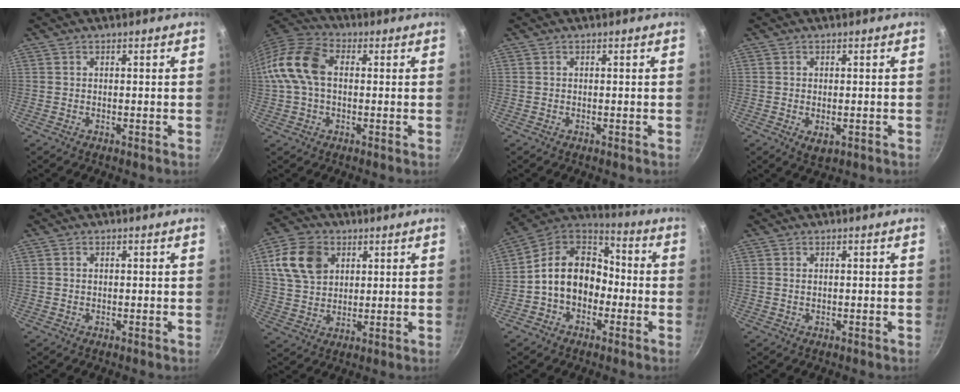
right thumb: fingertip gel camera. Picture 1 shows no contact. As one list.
[{"total": 12.5, "force": [1.0, 8.2, 9.5], "torque": [-0.178, 0.031, 0.001]}, {"total": 0.0}, {"total": 2.8, "force": [-0.7, 1.5, 2.2], "torque": [-0.035, -0.009, -0.007]}, {"total": 0.9, "force": [0.2, 0.8, 0.5], "torque": [-0.008, 0.004, 0.003]}, {"total": 12.0, "force": [4.1, 8.9, 6.9], "torque": [-0.111, -0.001, 0.076]}, {"total": 14.7, "force": [-2.2, 11.3, 9.2], "torque": [-0.112, 0.052, -0.056]}, {"total": 0.8, "force": [0.2, 0.6, 0.6], "torque": [-0.009, 0.002, 0.003]}]